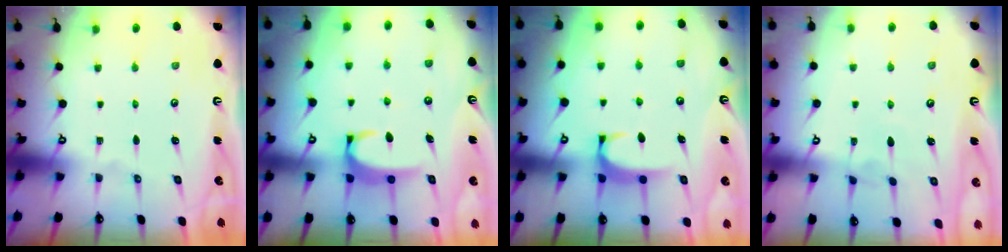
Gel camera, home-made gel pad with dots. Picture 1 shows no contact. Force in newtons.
{"total": 3.4, "press": 3.4, "slide": 0.5}
{"total": 1.7, "press": 1.6, "slide": 0.5}
{"total": 3.0, "press": 3.0, "slide": 0.3}